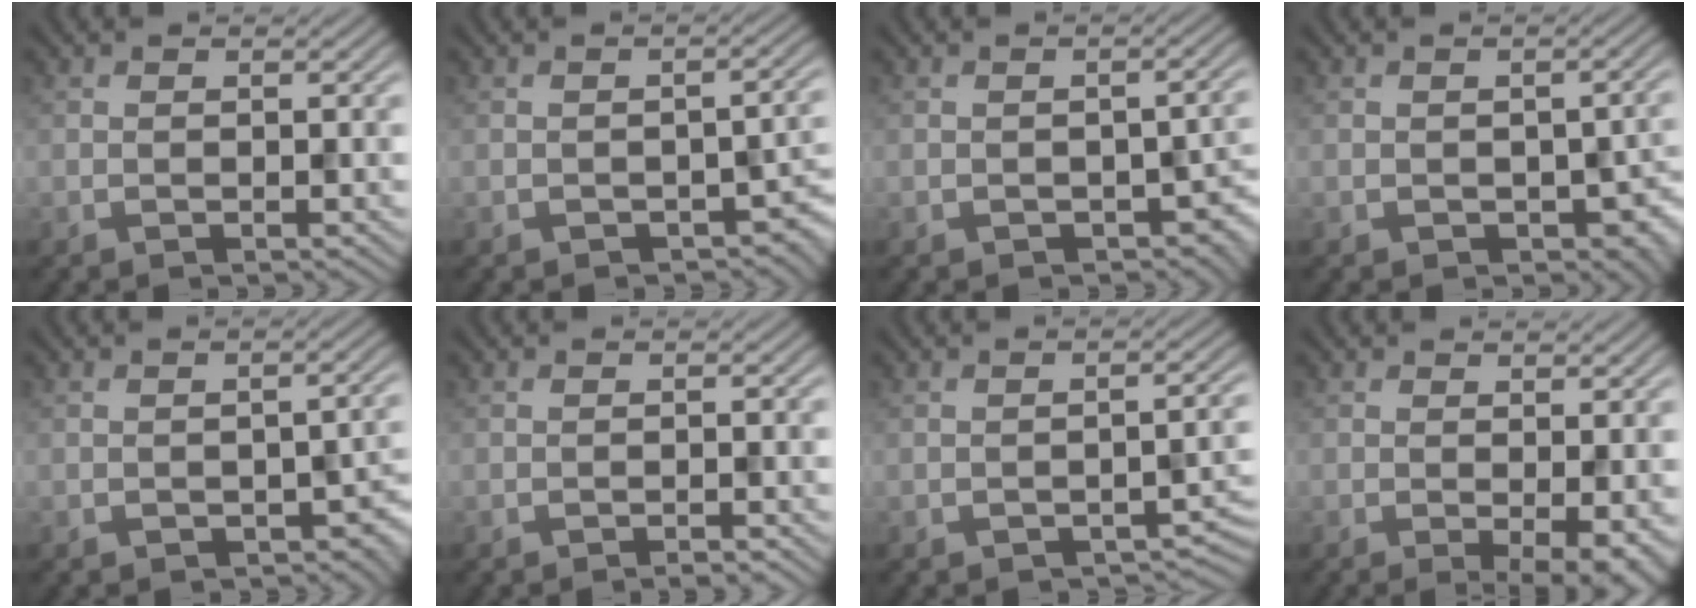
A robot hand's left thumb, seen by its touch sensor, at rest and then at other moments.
{"total": 4.5, "force": [-2.5, 2.1, 3.1], "torque": [-0.036, -0.009, -0.028]}
{"total": 5.2, "force": [-2.3, 3.0, 3.6], "torque": [-0.044, -0.016, -0.024]}
{"total": 5.1, "force": [-1.8, 3.3, 3.5], "torque": [-0.047, -0.018, -0.017]}
{"total": 4.7, "force": [-2.2, 2.6, 3.2], "torque": [-0.037, -0.012, -0.025]}
{"total": 0.8, "force": [-0.7, 0.0, 0.4], "torque": [-0.005, 0.002, -0.013]}
{"total": 3.0, "force": [-1.8, 1.1, 2.1], "torque": [-0.030, -0.002, -0.021]}
{"total": 3.5, "force": [-0.3, 0.9, 3.4], "torque": [-0.050, -0.008, -0.003]}